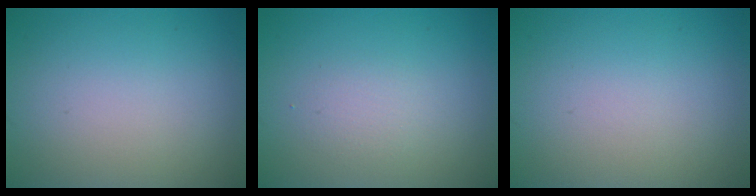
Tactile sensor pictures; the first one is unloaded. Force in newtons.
{"total": 1.4, "press": 1.4, "slide": 0.1}
{"total": 0.0}